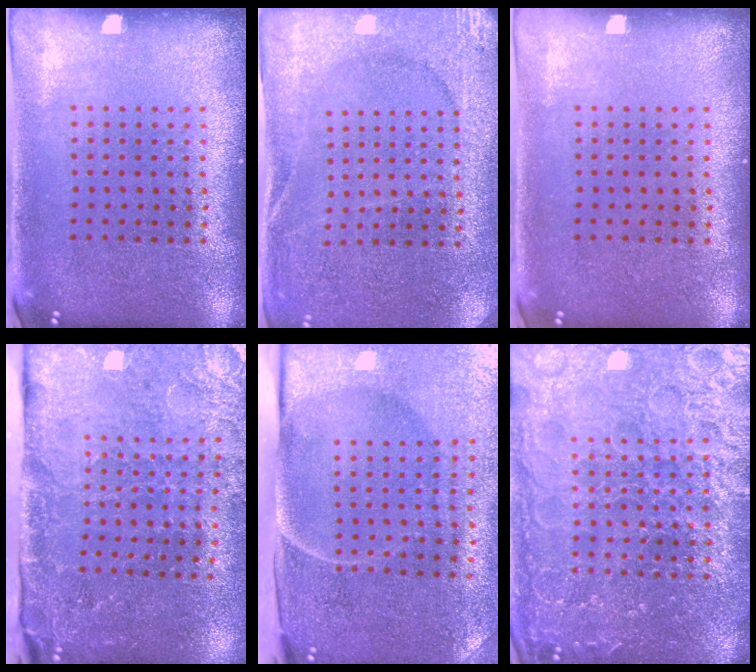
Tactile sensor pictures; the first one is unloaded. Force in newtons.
{"total": 2.7, "press": 2.7, "slide": 0.2}
{"total": 0.0}
{"total": 3.3, "press": 3.2, "slide": 0.7}
{"total": 4.9, "press": 3.9, "slide": 2.9}
{"total": 6.9, "press": 6.9, "slide": 0.8}